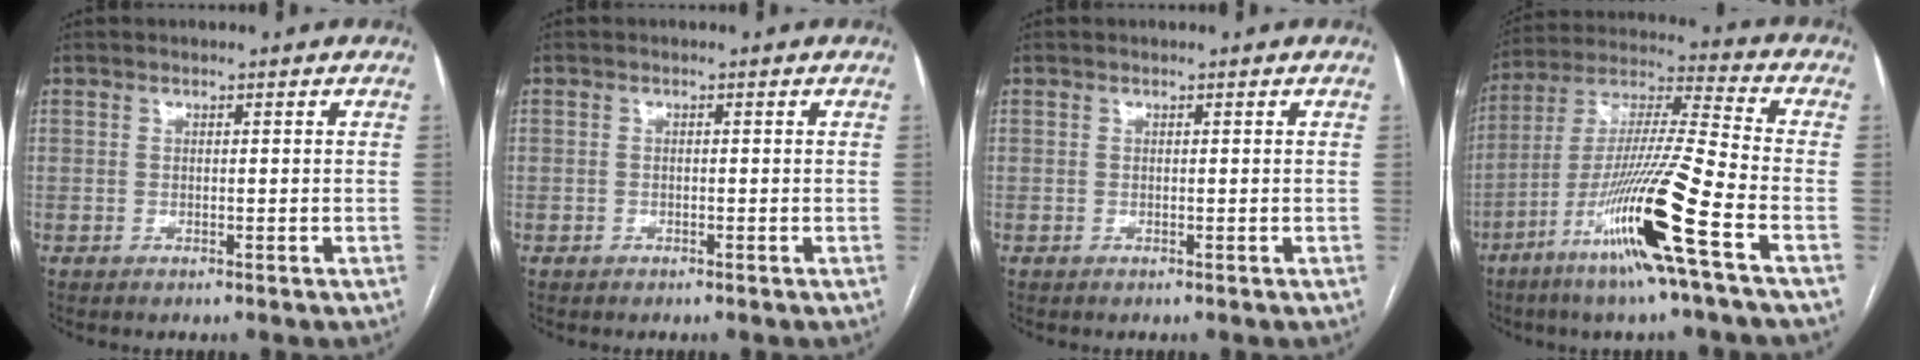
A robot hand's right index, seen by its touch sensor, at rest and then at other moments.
{"total": 0.8, "force": [-0.4, 0.7, 0.0], "torque": [-0.004, 0.005, -0.009]}
{"total": 0.0}
{"total": 17.6, "force": [-8.2, -1.1, 15.6], "torque": [-0.315, -0.027, -0.156]}